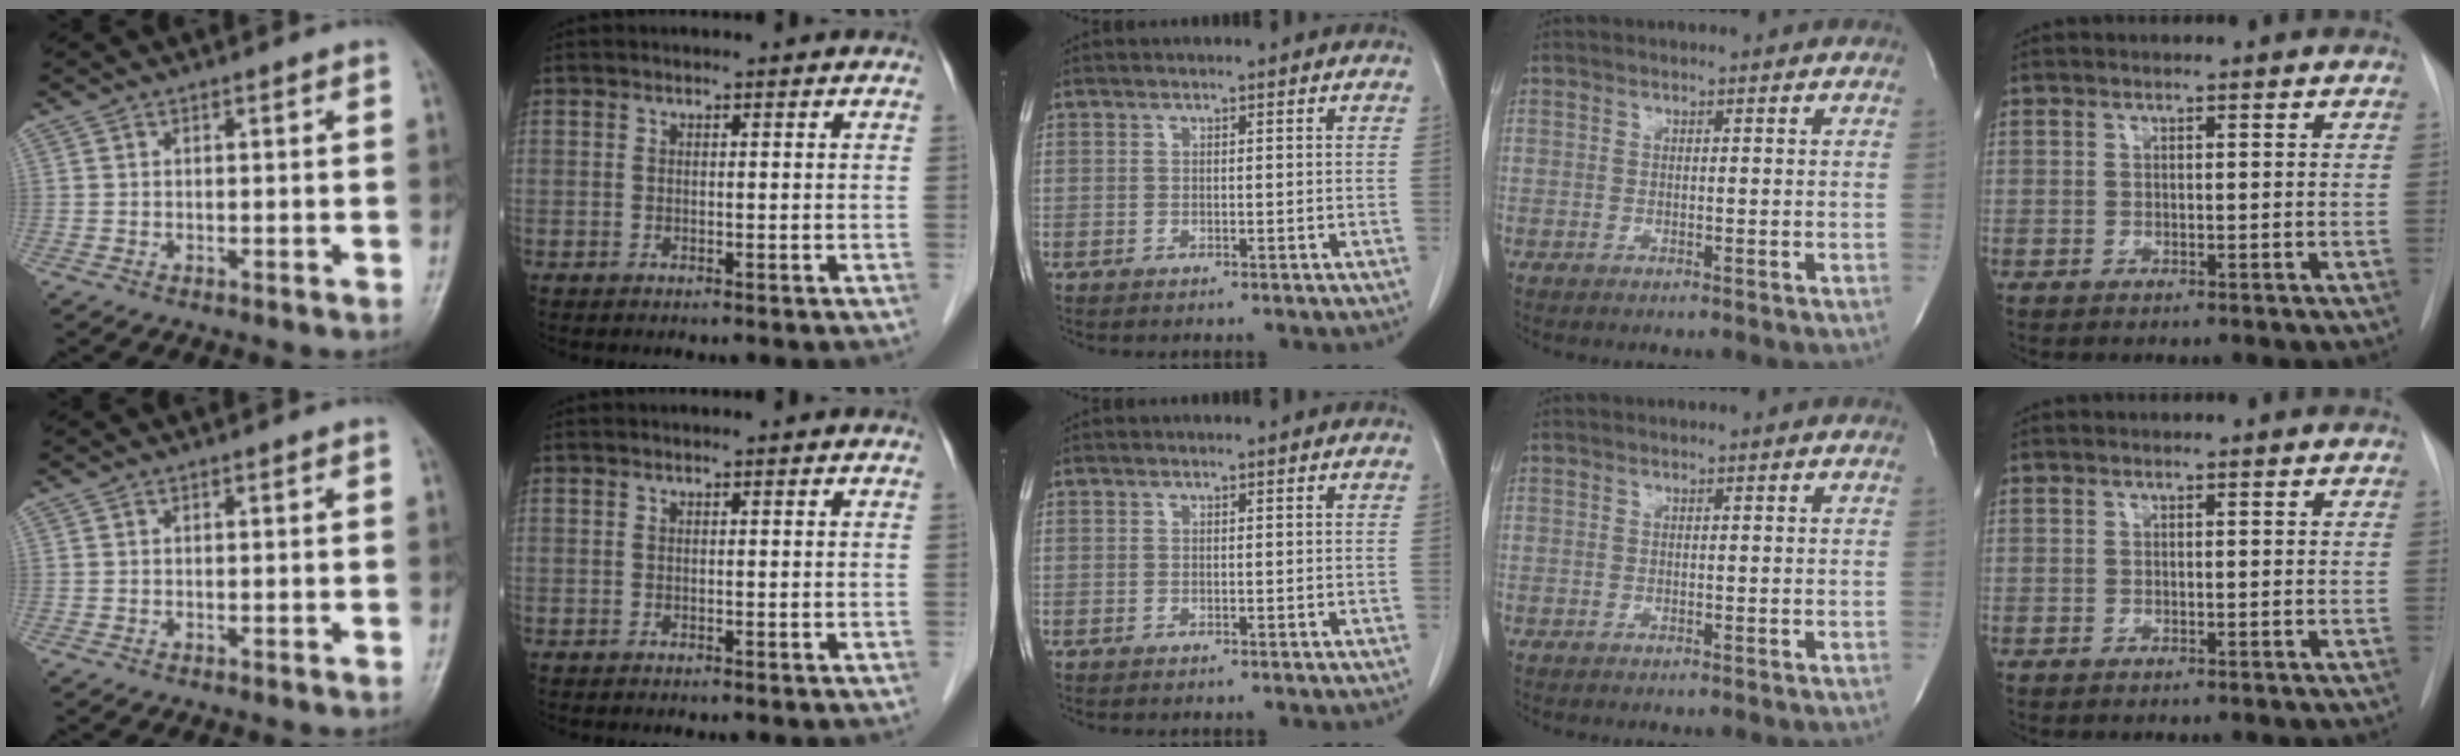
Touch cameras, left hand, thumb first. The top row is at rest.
{}